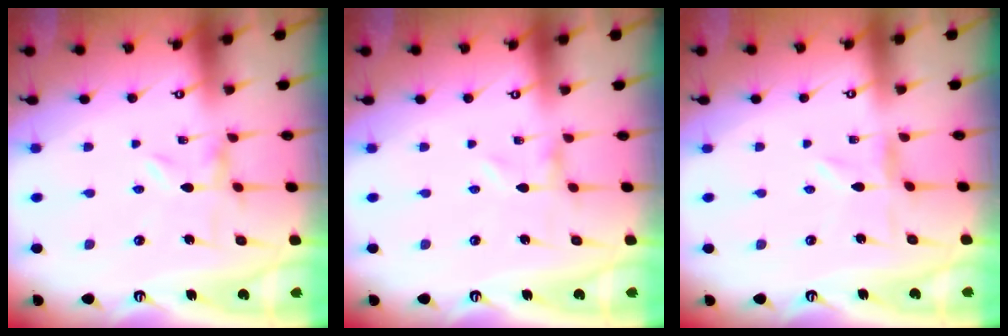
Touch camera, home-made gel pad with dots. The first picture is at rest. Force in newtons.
{"total": 0.0}
{"total": 0.0}